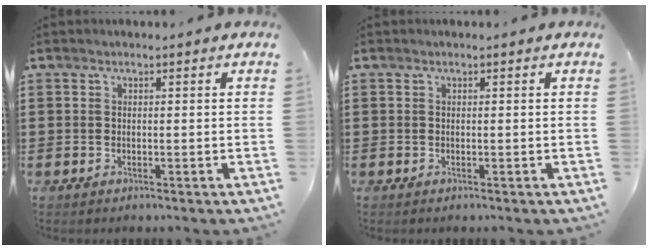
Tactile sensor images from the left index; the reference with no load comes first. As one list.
[{"total": 0.0}]